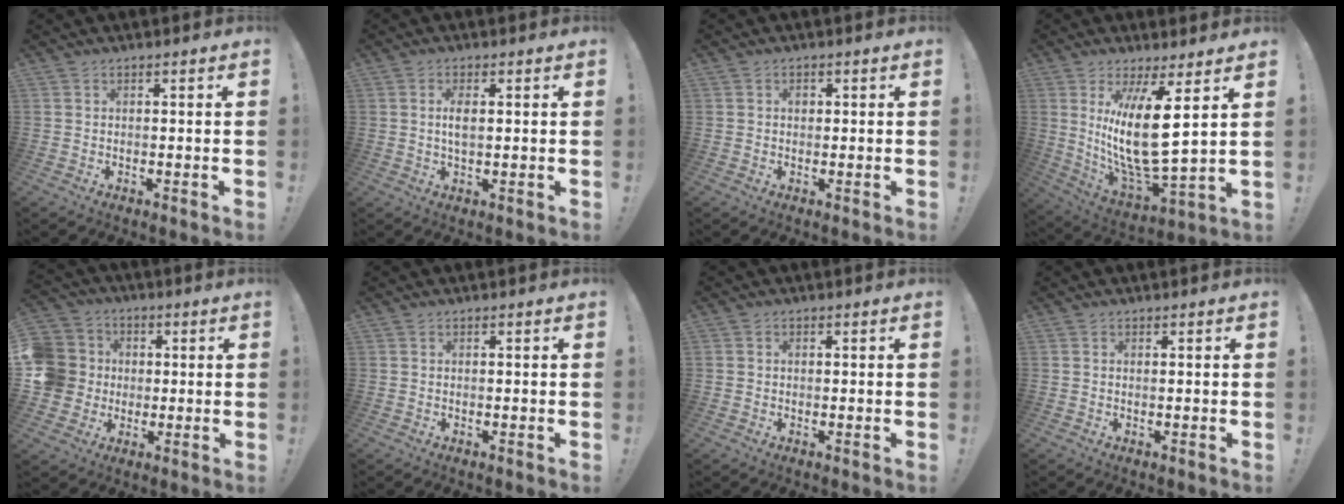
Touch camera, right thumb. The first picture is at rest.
{"total": 3.5, "force": [0.8, 1.5, 3.1], "torque": [-0.055, -0.005, 0.007]}
{"total": 1.2, "force": [0.1, 1.0, 0.7], "torque": [-0.008, 0.001, 0.000]}
{"total": 18.2, "force": [5.0, 4.5, 17.0], "torque": [-0.329, -0.049, 0.077]}
{"total": 12.3, "force": [0.0, 11.4, 4.7], "torque": [-0.087, 0.004, 0.006]}
{"total": 0.0}
{"total": 0.7, "force": [-0.1, 0.7, 0.1], "torque": [-0.003, 0.003, -0.001]}
{"total": 0.5, "force": [0.5, -0.1, 0.2], "torque": [0.011, -0.006, 0.005]}